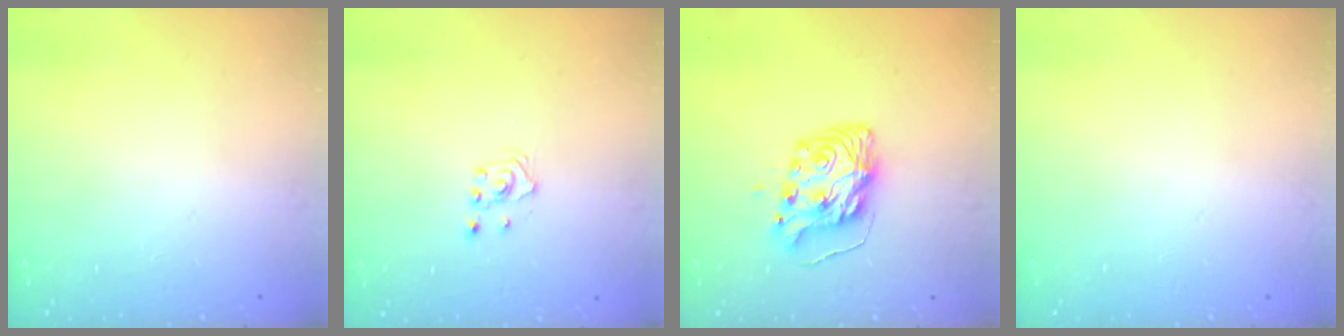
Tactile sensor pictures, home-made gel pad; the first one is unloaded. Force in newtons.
{"total": 2.4, "press": 2.2, "slide": 0.8}
{"total": 10.1, "press": 10.0, "slide": 1.1}
{"total": 0.0}